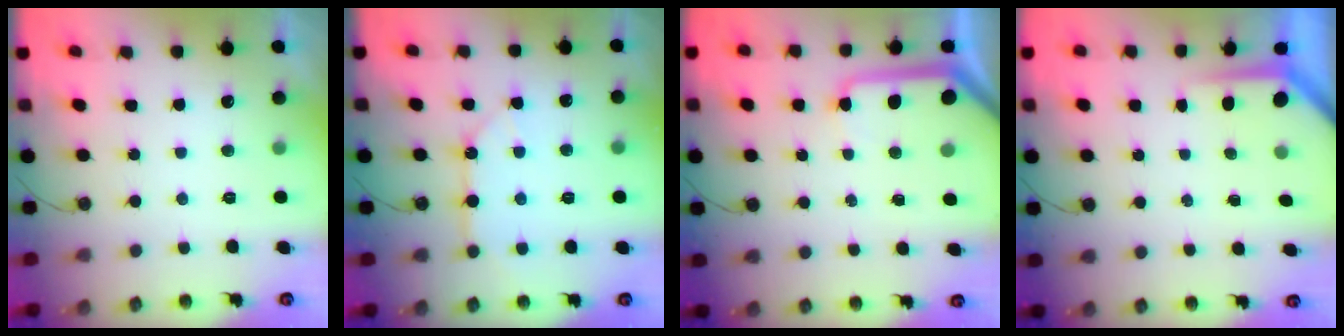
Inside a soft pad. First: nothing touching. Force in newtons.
{"total": 10.2, "press": 10.1, "slide": 1.1}
{"total": 10.6, "press": 10.6, "slide": 1.1}
{"total": 3.9, "press": 3.9, "slide": 0.2}